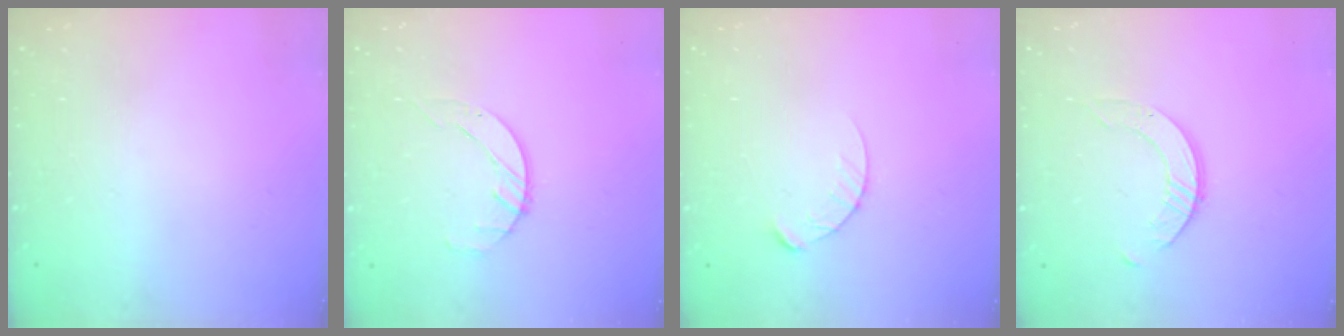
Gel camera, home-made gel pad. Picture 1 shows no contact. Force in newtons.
{"total": 2.1, "press": 2.0, "slide": 0.3}
{"total": 5.7, "press": 5.7, "slide": 0.5}
{"total": 4.0, "press": 4.0, "slide": 0.1}